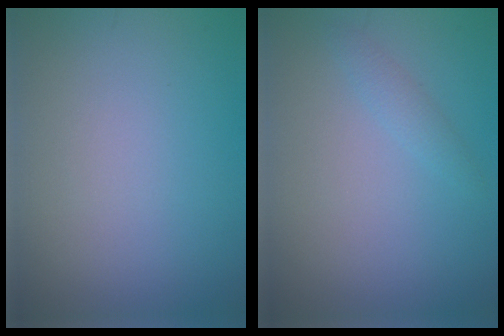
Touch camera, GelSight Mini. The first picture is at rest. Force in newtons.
{"total": 1.1, "press": 1.1, "slide": 0.1}